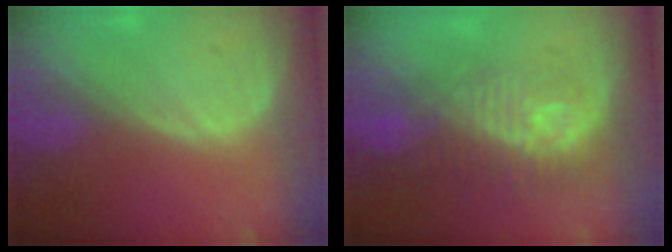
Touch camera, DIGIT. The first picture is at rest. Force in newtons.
{"total": 9.7, "press": 8.7, "slide": 4.3}